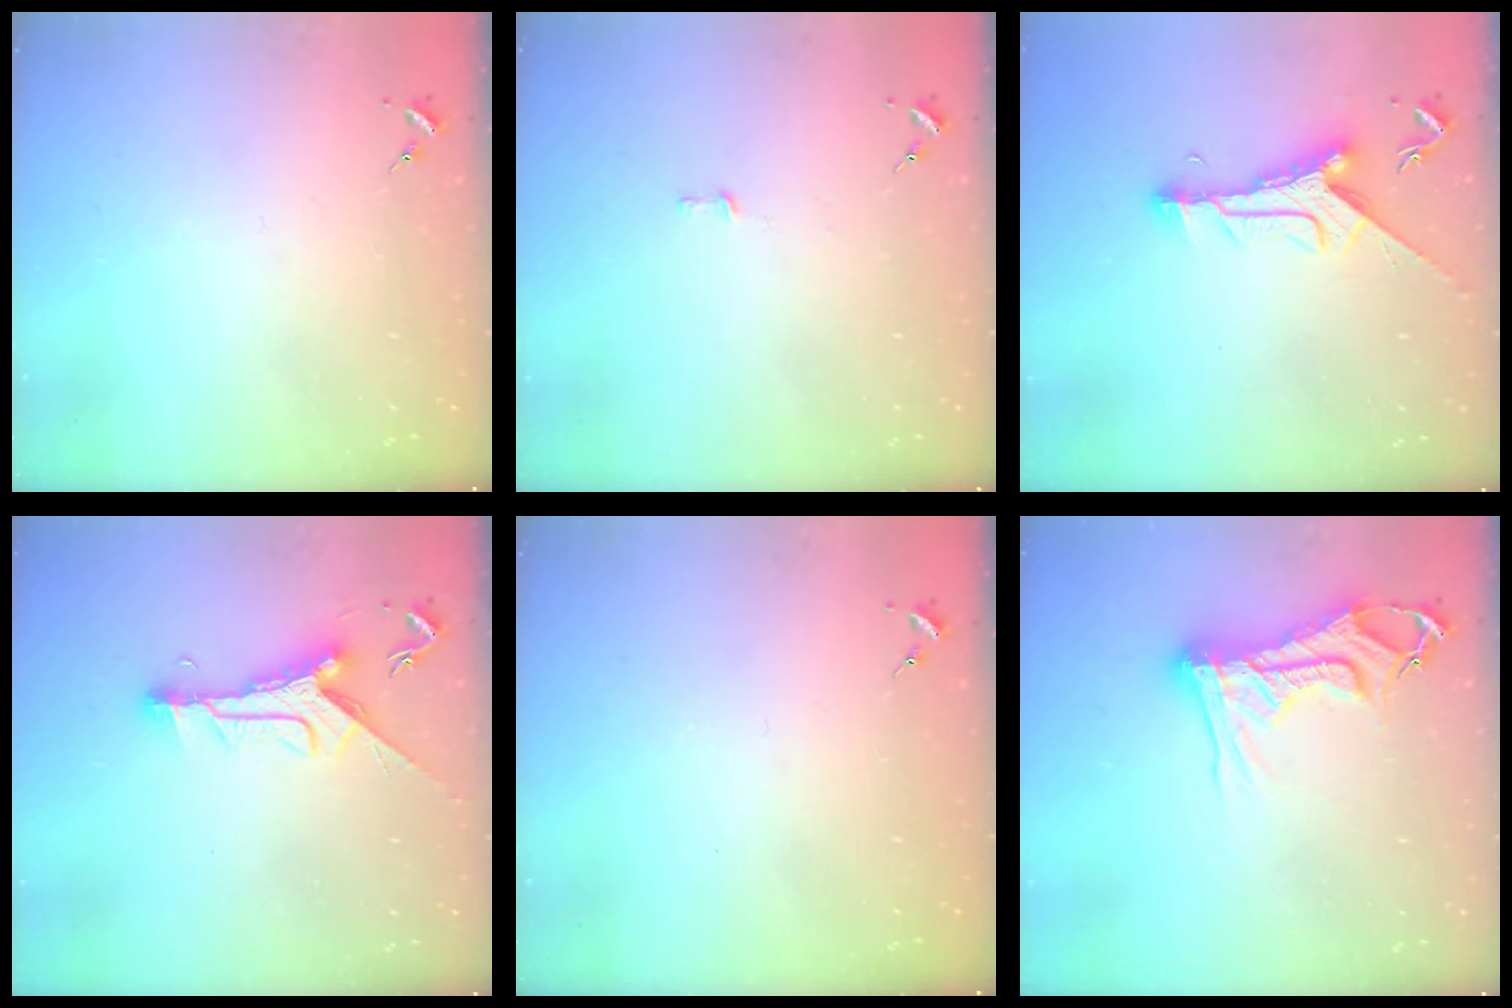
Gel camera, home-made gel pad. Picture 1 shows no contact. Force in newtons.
{"total": 3.0, "press": 3.0, "slide": 0.2}
{"total": 10.0, "press": 10.0, "slide": 0.3}
{"total": 10.8, "press": 10.8, "slide": 0.6}
{"total": 0.0}
{"total": 15.4, "press": 15.3, "slide": 1.4}